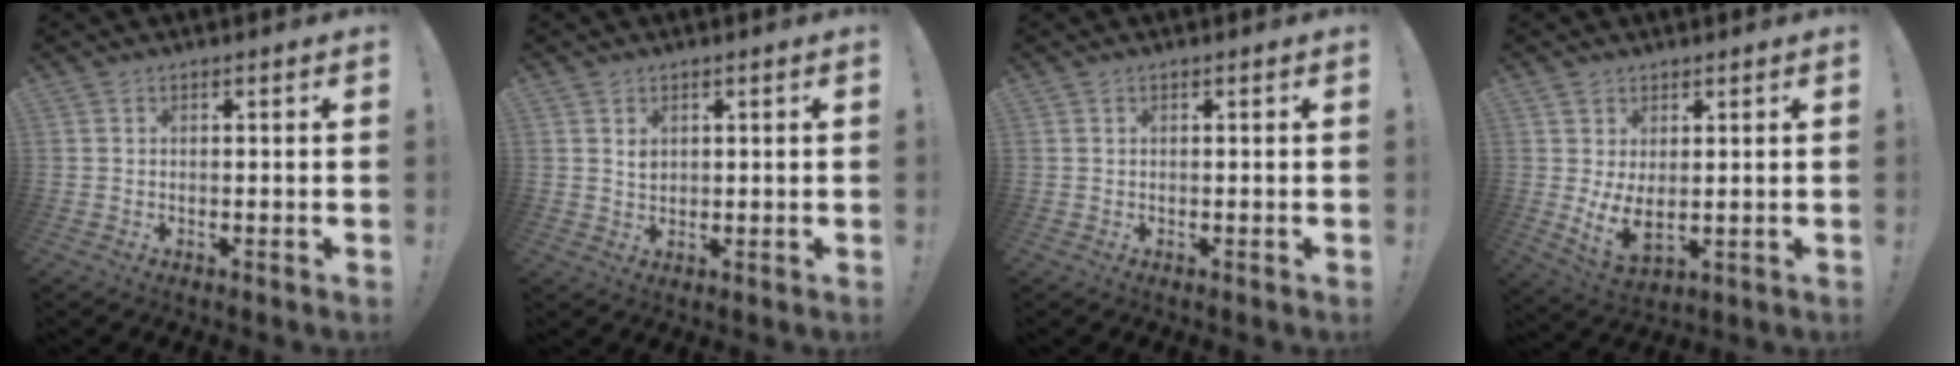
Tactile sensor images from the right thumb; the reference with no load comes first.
{"total": 2.4, "force": [1.3, 1.9, 0.4], "torque": [0.004, -0.010, 0.023]}
{"total": 0.0}
{"total": 6.3, "force": [1.7, 3.3, 5.1], "torque": [-0.086, -0.024, 0.035]}